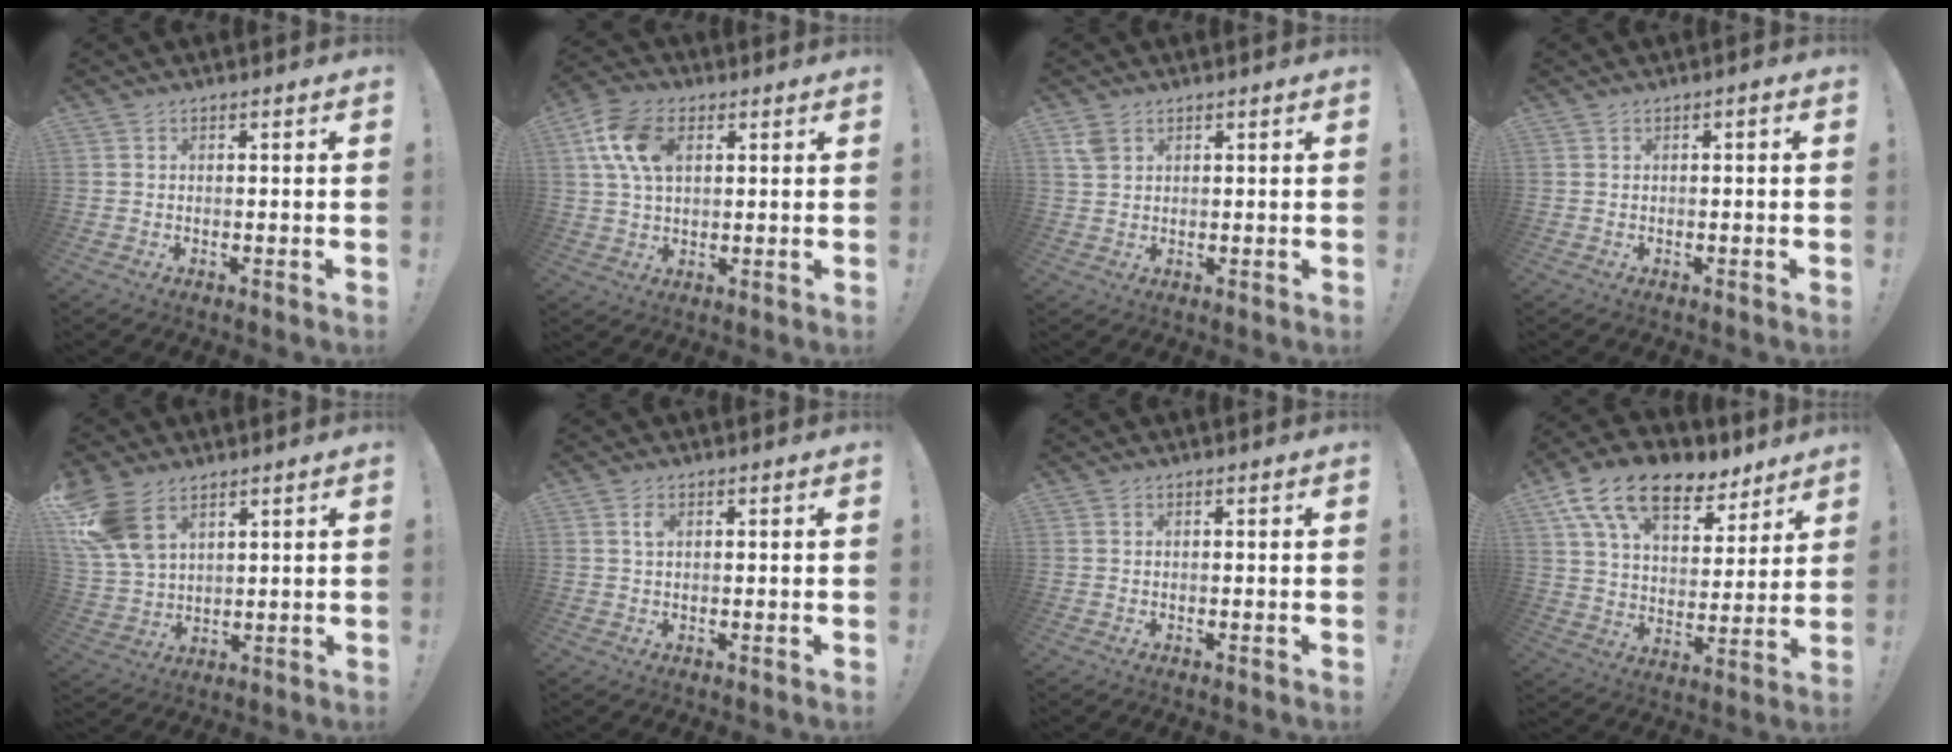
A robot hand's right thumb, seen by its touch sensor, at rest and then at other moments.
{"total": 12.9, "force": [4.3, 8.5, 8.7], "torque": [-0.165, 0.002, 0.080]}
{"total": 3.5, "force": [2.0, 2.2, 1.8], "torque": [-0.034, -0.003, 0.041]}
{"total": 0.9, "force": [-0.6, 0.1, 0.7], "torque": [-0.013, 0.003, -0.010]}
{"total": 12.4, "force": [7.2, 7.3, 7.0], "torque": [-0.141, -0.031, 0.143]}
{"total": 1.7, "force": [0.6, 0.8, 1.3], "torque": [-0.019, 0.000, 0.007]}
{"total": 0.0}
{"total": 17.6, "force": [10.7, 9.7, 10.0], "torque": [-0.168, -0.057, 0.193]}